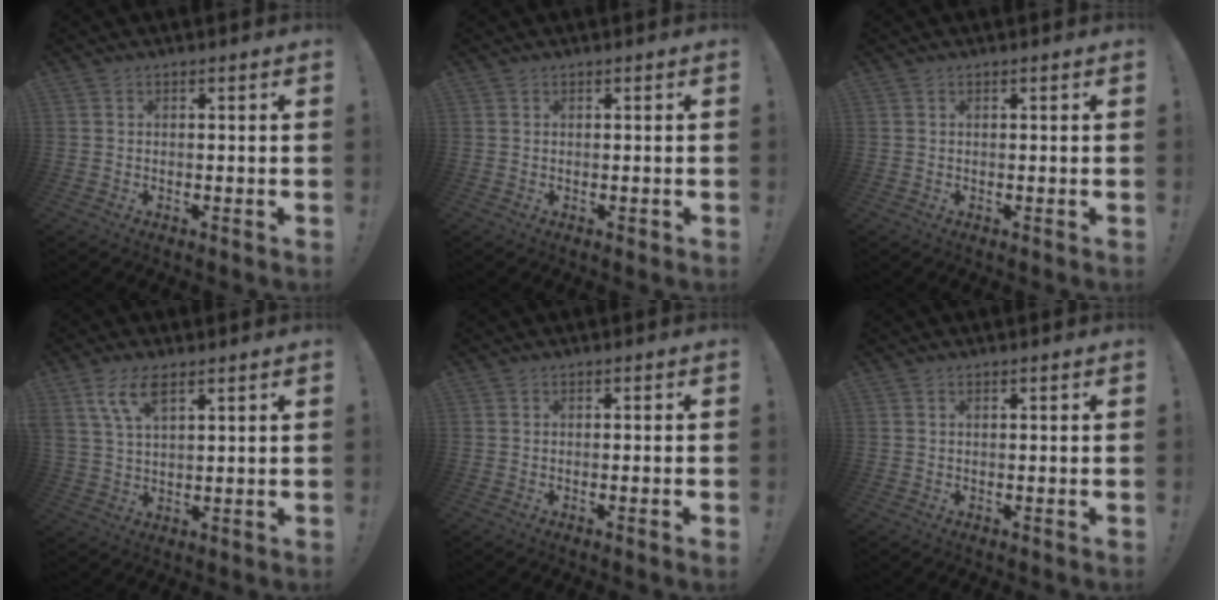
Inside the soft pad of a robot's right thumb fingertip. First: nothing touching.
{"total": 0.7, "force": [0.1, 0.6, 0.3], "torque": [-0.011, 0.003, 0.004]}
{"total": 0.0}
{"total": 7.9, "force": [4.6, 3.1, 5.7], "torque": [-0.115, -0.006, 0.087]}
{"total": 1.0, "force": [-0.6, -0.3, 0.7], "torque": [-0.017, 0.000, -0.010]}
{"total": 0.0}